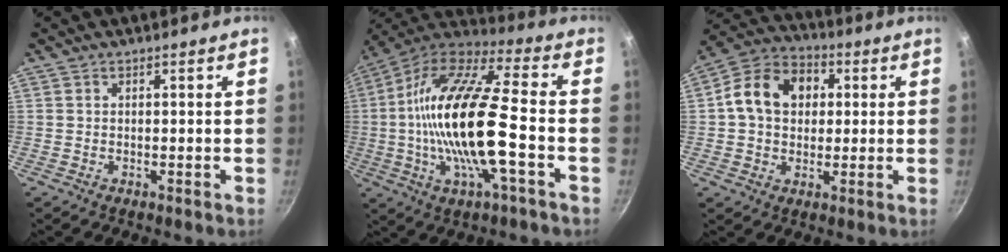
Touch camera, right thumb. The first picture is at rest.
{"total": 22.8, "force": [-3.0, 6.7, 21.6], "torque": [-0.410, 0.025, -0.070]}
{"total": 13.0, "force": [2.0, 10.2, 7.9], "torque": [-0.109, 0.023, 0.015]}